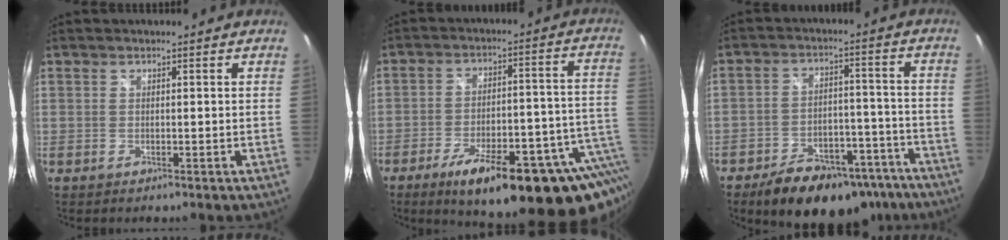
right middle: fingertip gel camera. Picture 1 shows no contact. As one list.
[{"total": 25.5, "force": [-13.8, 7.3, 20.1], "torque": [-0.270, -0.022, -0.179]}, {"total": 19.3, "force": [-14.2, 9.4, 9.1], "torque": [-0.158, 0.024, -0.179]}]